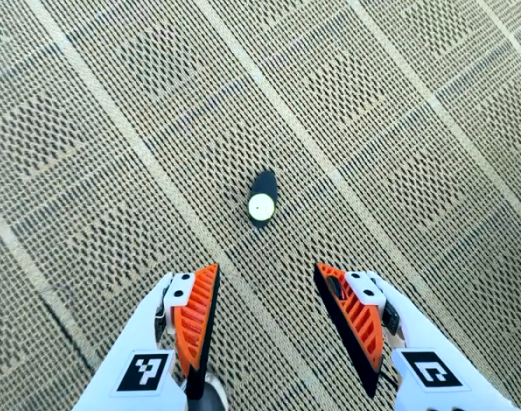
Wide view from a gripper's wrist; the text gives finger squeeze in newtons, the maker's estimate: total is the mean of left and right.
{"total": 0.0}